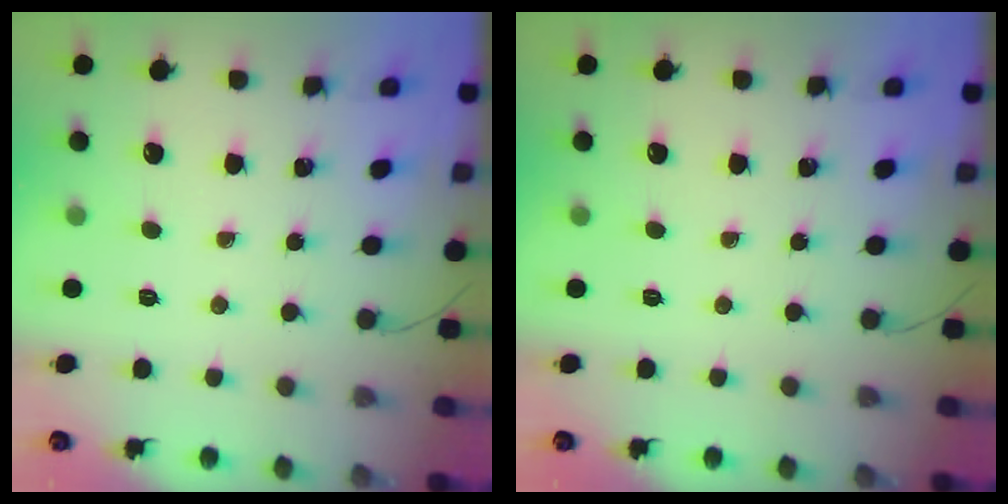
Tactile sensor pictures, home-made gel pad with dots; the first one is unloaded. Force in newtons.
{"total": 0.0}